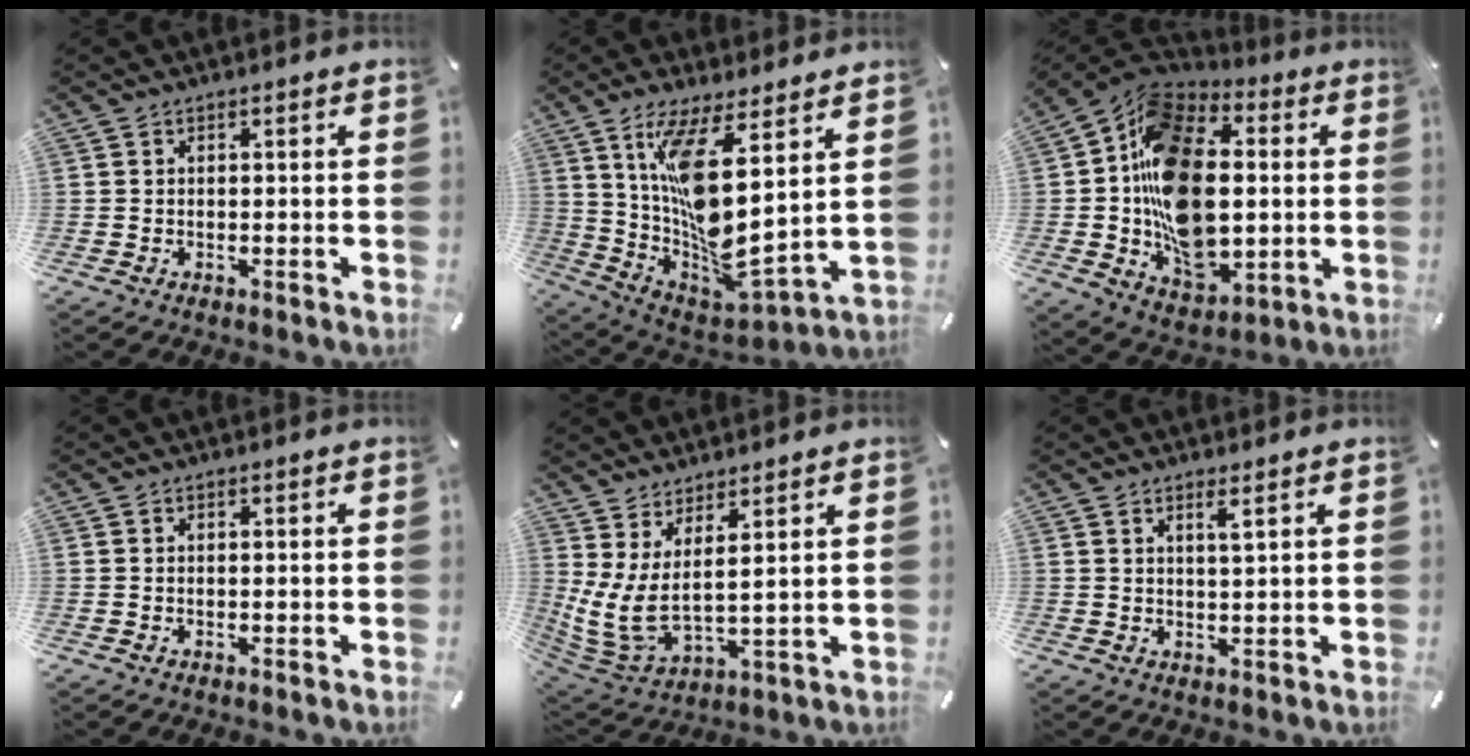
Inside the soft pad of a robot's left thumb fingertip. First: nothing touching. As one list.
[{"total": 14.5, "force": [5.8, 3.1, 12.9], "torque": [-0.257, -0.085, 0.089]}, {"total": 22.5, "force": [-0.4, 16.2, 15.5], "torque": [-0.289, -0.001, -0.002]}, {"total": 0.0}, {"total": 6.6, "force": [3.1, 2.6, 5.2], "torque": [-0.137, -0.050, 0.060]}, {"total": 2.4, "force": [1.6, -0.1, 1.7], "torque": [-0.036, -0.003, 0.028]}]